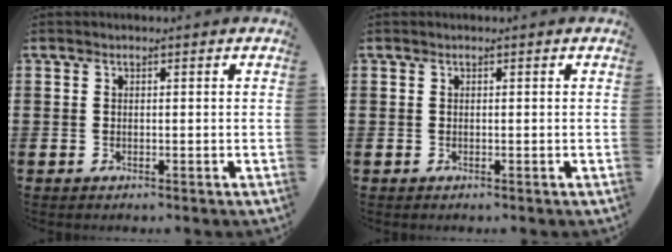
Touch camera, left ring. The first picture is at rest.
{"total": 0.0}